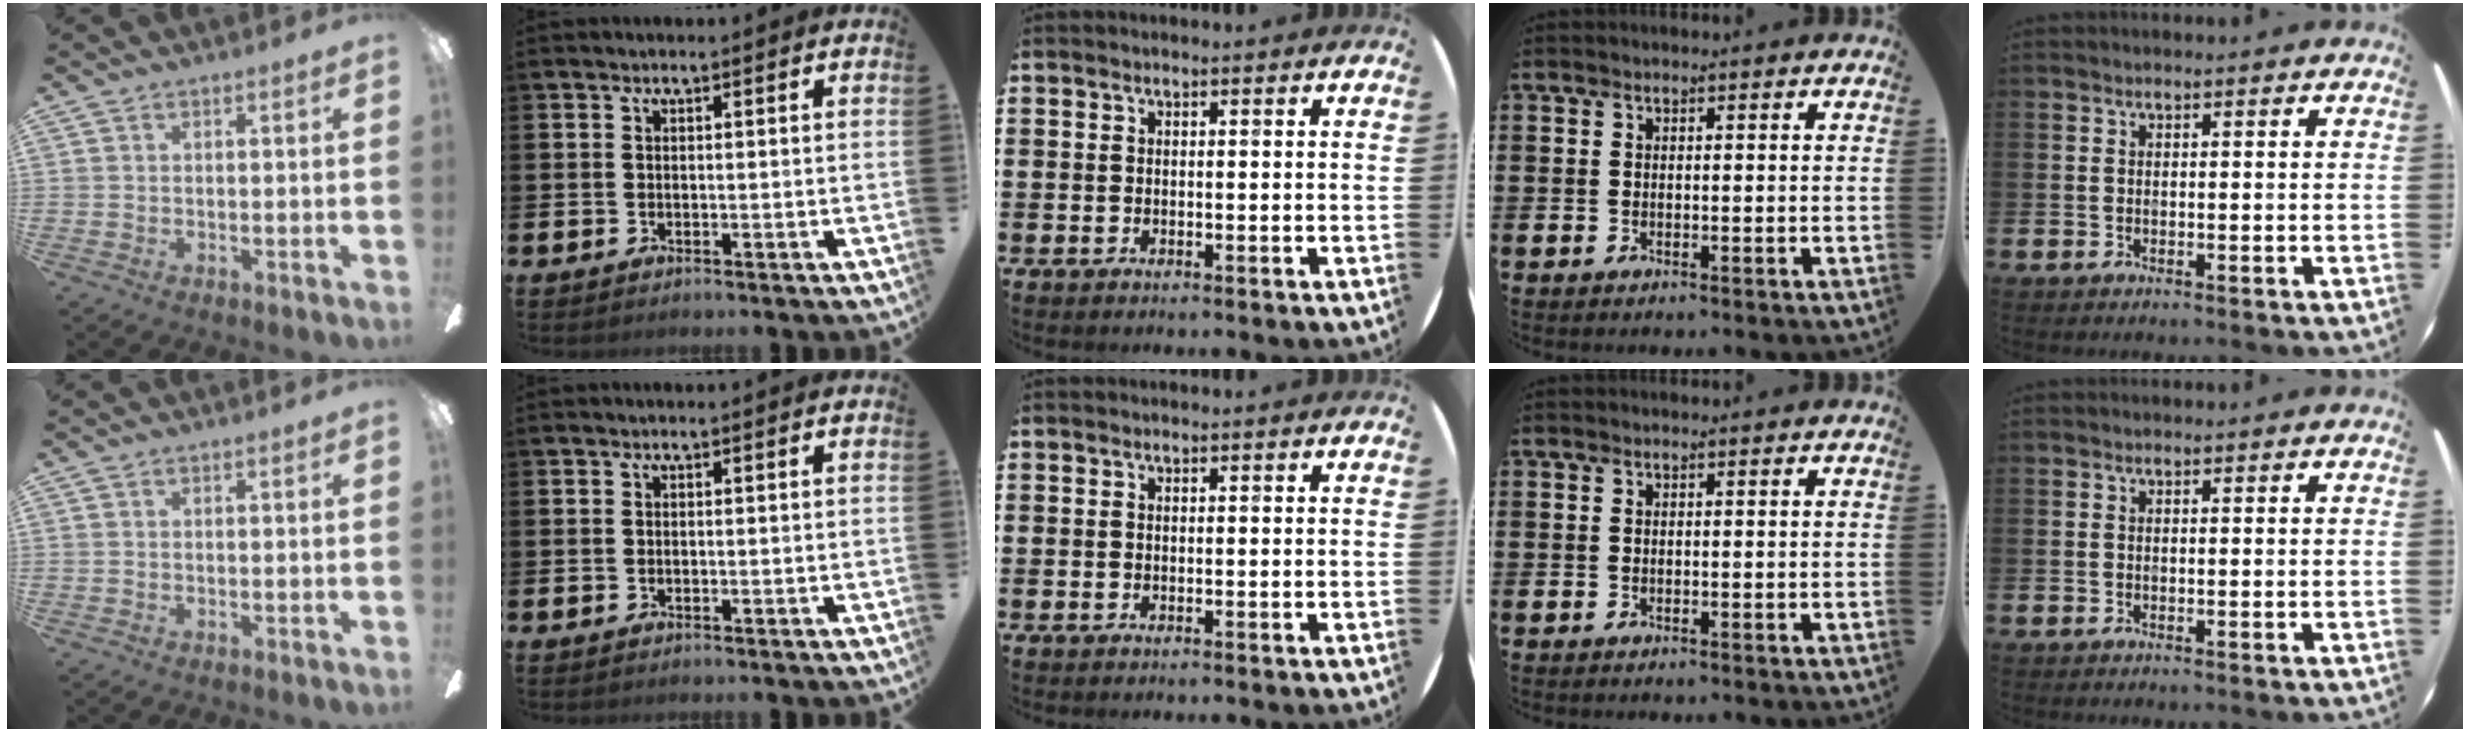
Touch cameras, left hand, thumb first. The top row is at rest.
{}